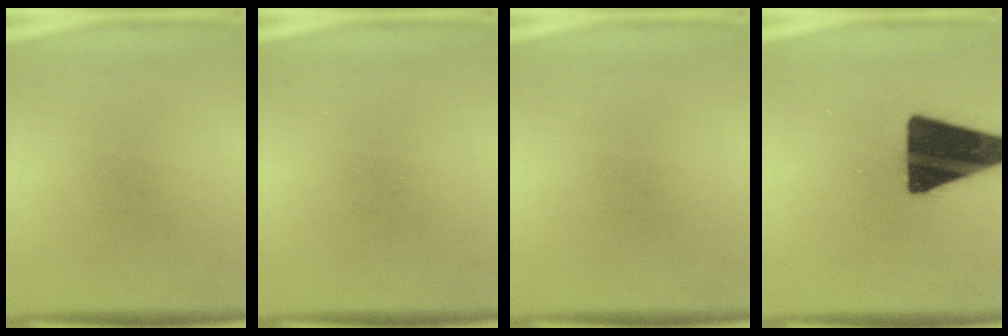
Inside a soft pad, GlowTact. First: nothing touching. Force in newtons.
{"total": 0.0}
{"total": 0.0}
{"total": 19.4}